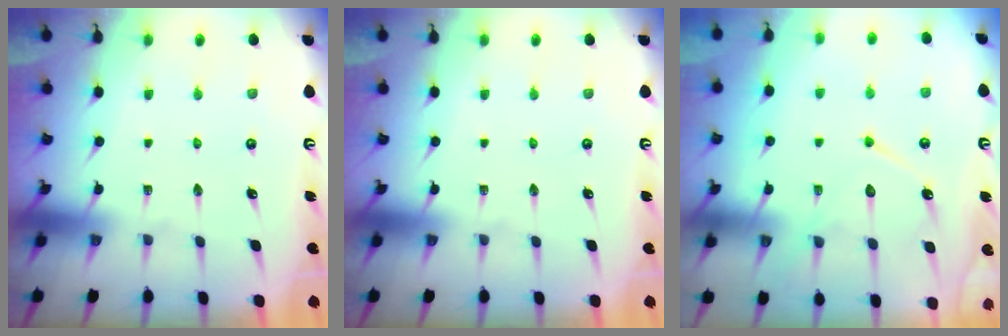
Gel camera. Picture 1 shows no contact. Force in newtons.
{"total": 0.0}
{"total": 12.7, "press": 12.6, "slide": 1.1}